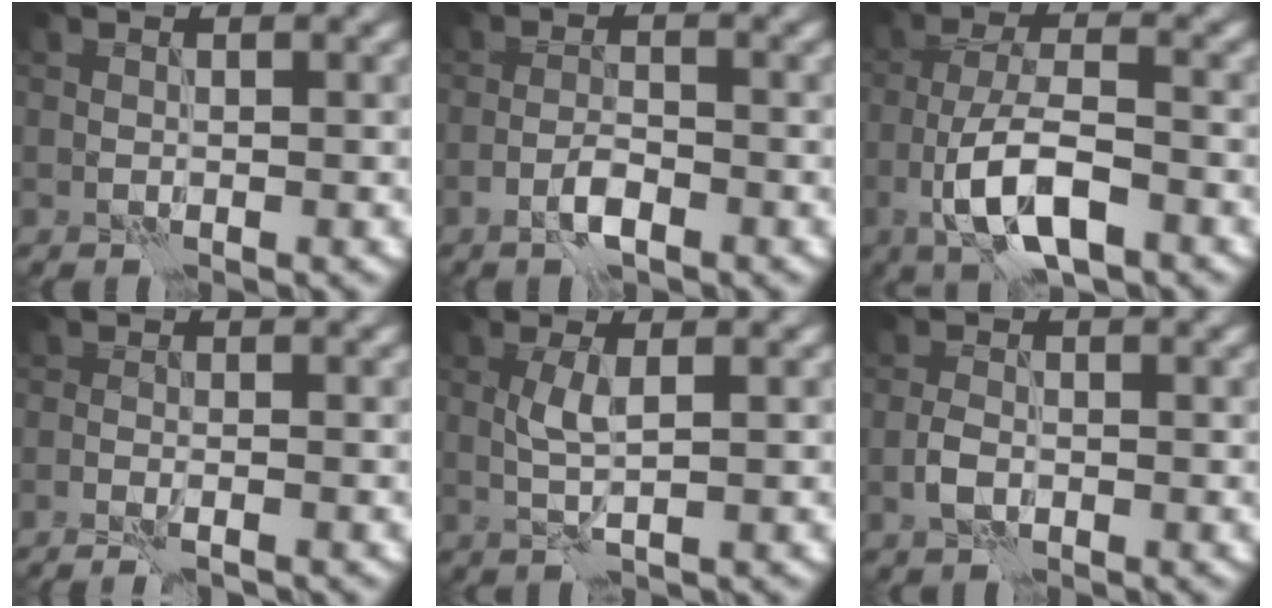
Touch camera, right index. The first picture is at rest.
{"total": 2.1, "force": [-1.4, 0.6, 1.5], "torque": [-0.030, 0.004, -0.029]}
{"total": 7.1, "force": [-3.3, 2.6, 5.8], "torque": [-0.107, 0.004, -0.066]}
{"total": 2.3, "force": [-1.7, 0.4, 1.4], "torque": [-0.023, 0.009, -0.029]}
{"total": 2.1, "force": [0.3, 0.3, 2.0], "torque": [-0.045, 0.005, 0.005]}
{"total": 1.7, "force": [-0.7, 1.0, 1.2], "torque": [-0.024, 0.003, -0.017]}